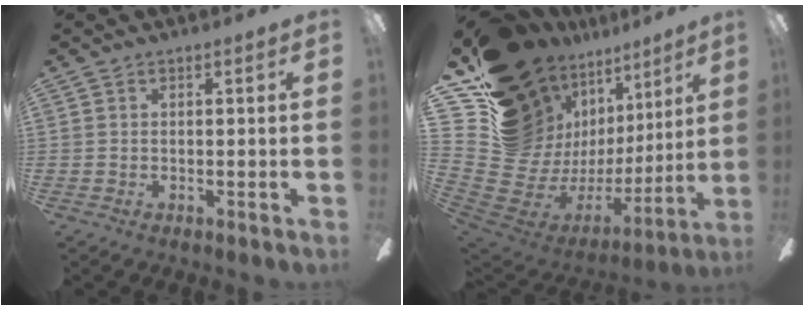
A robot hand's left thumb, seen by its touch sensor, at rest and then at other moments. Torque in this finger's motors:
{"motor_torque": [3.27, 1.73, 1.55, -1.22, 0.39]}